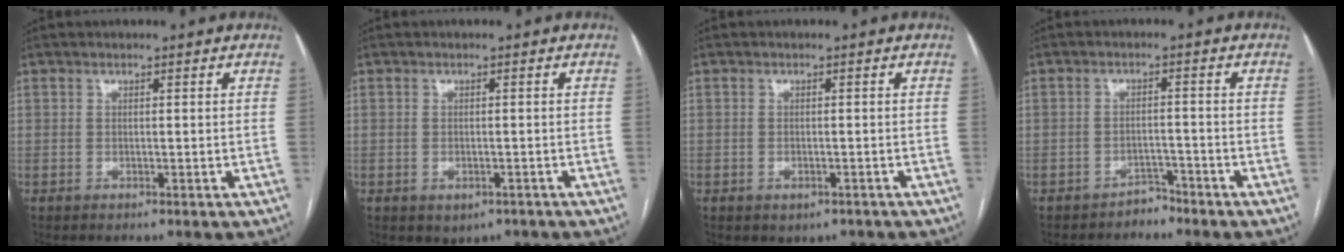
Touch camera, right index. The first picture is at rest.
{"total": 3.1, "force": [-1.8, 2.1, 1.5], "torque": [-0.015, 0.000, -0.014]}
{"total": 2.5, "force": [-1.5, 1.5, 1.1], "torque": [-0.012, 0.000, -0.011]}
{"total": 2.5, "force": [-2.3, 1.0, -0.1], "torque": [0.003, 0.003, -0.034]}